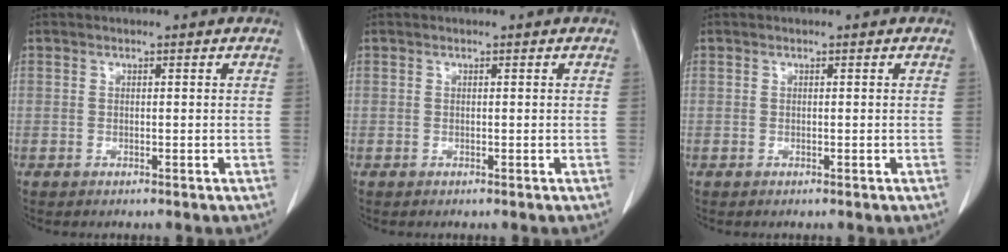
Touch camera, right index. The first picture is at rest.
{"total": 0.0}
{"total": 0.0}